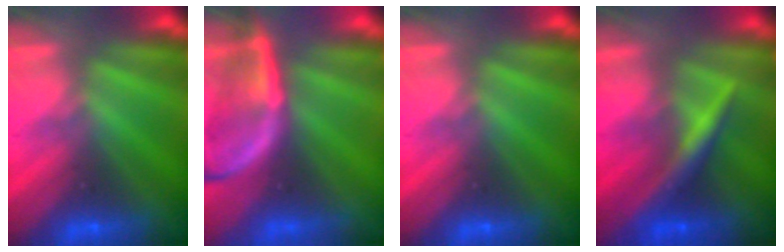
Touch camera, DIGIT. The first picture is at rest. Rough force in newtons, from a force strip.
{"total": 2.3}
{"total": 0.0}
{"total": 2.4}